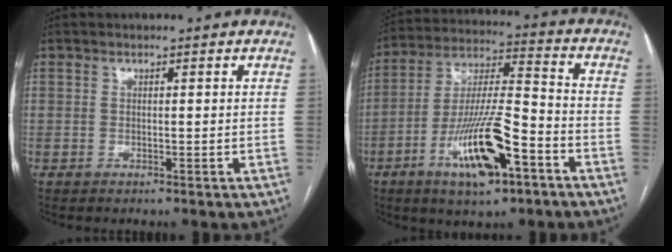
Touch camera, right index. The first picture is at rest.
{"total": 15.7, "force": [-7.3, 3.4, 13.5], "torque": [-0.259, -0.005, -0.123]}